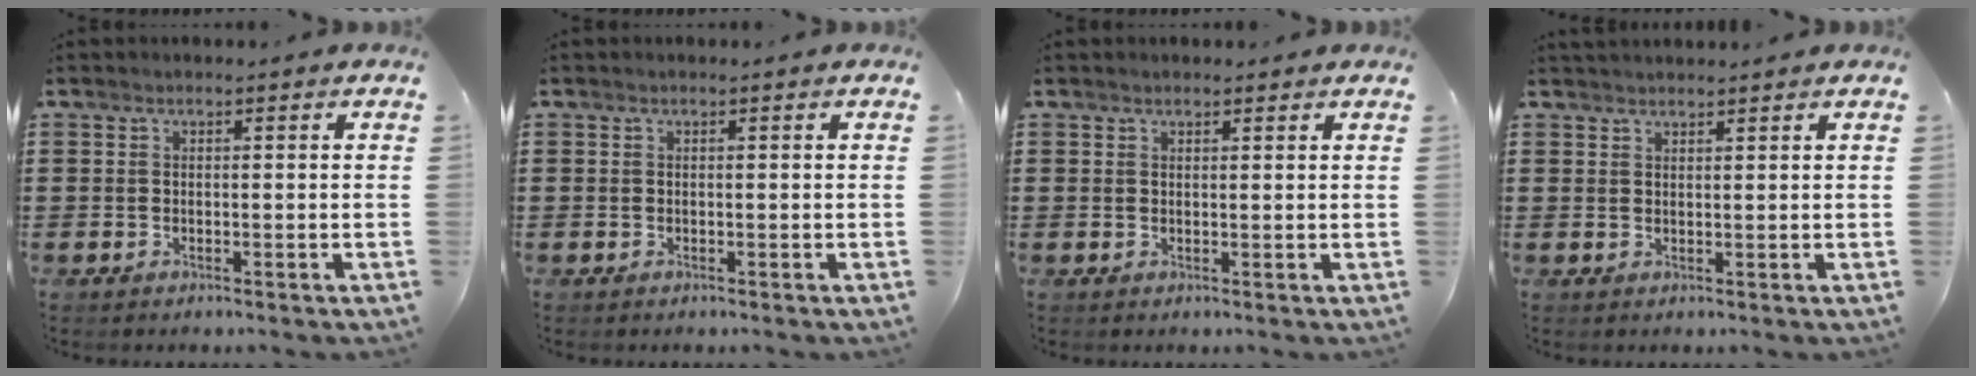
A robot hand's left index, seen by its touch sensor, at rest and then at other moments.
{"total": 0.0}
{"total": 1.0, "force": [0.9, 0.3, 0.2], "torque": [-0.006, 0.002, 0.018]}
{"total": 1.4, "force": [1.4, 0.1, 0.2], "torque": [-0.004, 0.000, 0.027]}